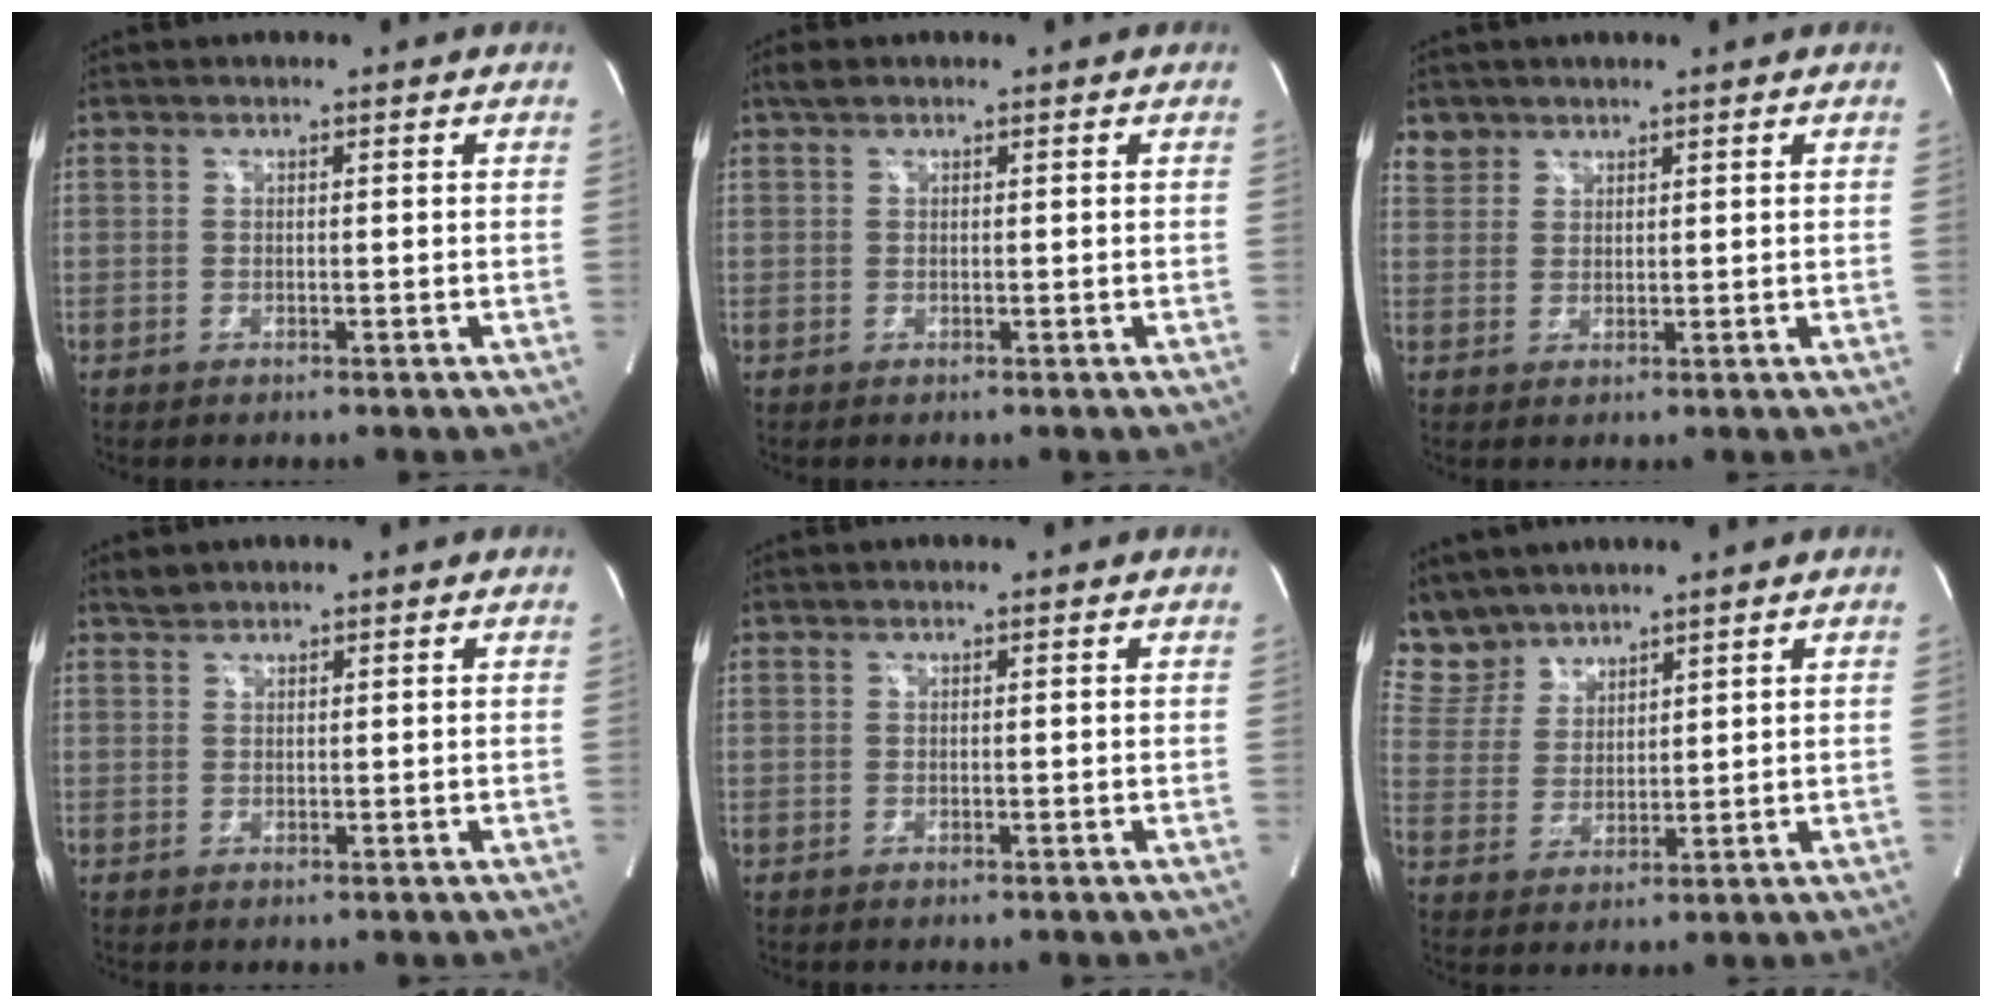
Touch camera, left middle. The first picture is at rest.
{"total": 1.2, "force": [0.9, 0.6, 0.5], "torque": [-0.011, 0.012, 0.016]}
{"total": 2.5, "force": [2.0, 1.6, -0.3], "torque": [0.012, 0.006, 0.035]}
{"total": 1.1, "force": [1.1, 0.2, 0.0], "torque": [-0.002, 0.004, 0.021]}
{"total": 0.0}
{"total": 7.0, "force": [6.5, 2.7, 0.1], "torque": [-0.009, 0.010, 0.146]}